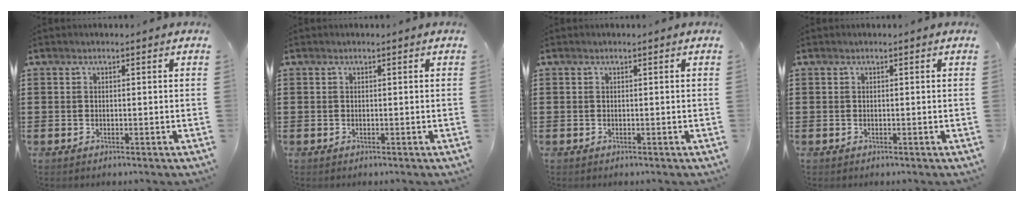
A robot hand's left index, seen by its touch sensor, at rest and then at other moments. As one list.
[{"total": 0.0}, {"total": 0.0}, {"total": 0.0}]